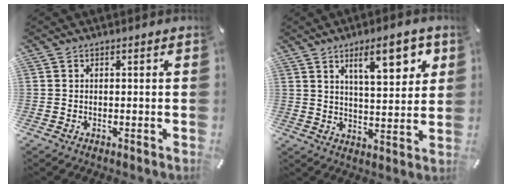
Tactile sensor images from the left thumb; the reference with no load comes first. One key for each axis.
{"total": 12.2, "fx": 6.4, "fy": 4.6, "fz": 9.3, "tx": -0.131, "ty": -0.023, "tz": 0.102}